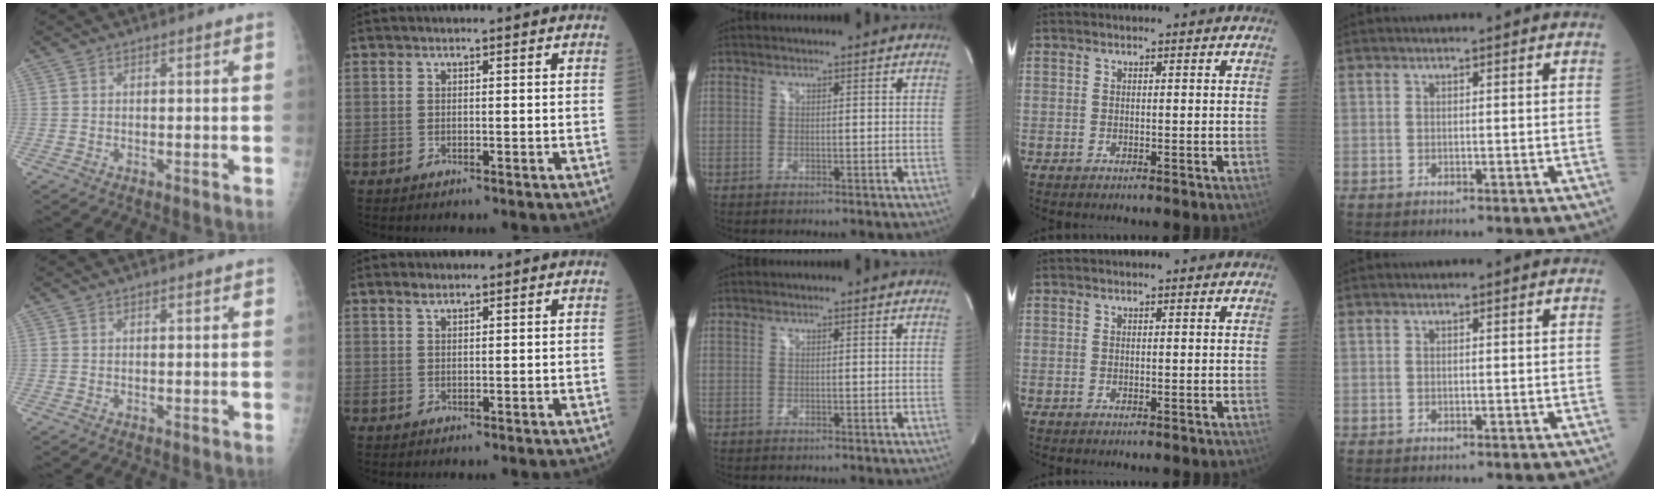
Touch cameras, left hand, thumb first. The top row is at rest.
{"index": {"total": 1.0, "force": [0.8, 0.2, 0.5], "torque": [-0.013, 0.006, 0.018]}}